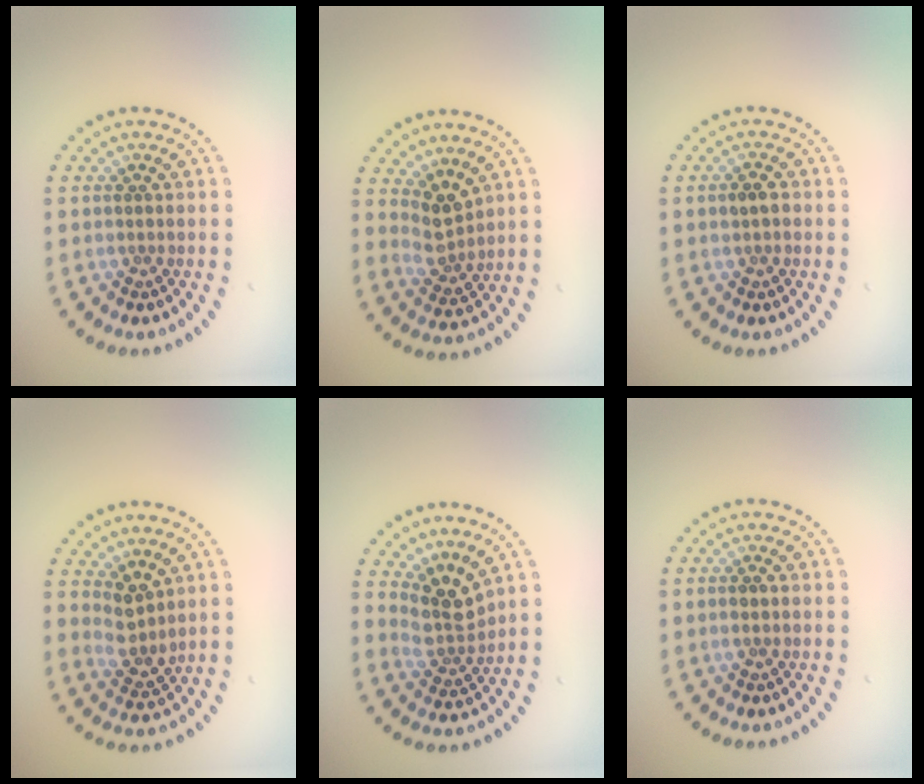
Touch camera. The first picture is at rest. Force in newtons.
{"total": 2.7, "press": 2.0, "slide": 1.8}
{"total": 1.4, "press": 1.4, "slide": 0.2}
{"total": 2.6, "press": 2.0, "slide": 1.7}
{"total": 3.1, "press": 2.2, "slide": 2.2}
{"total": 0.5, "press": 0.4, "slide": 0.3}